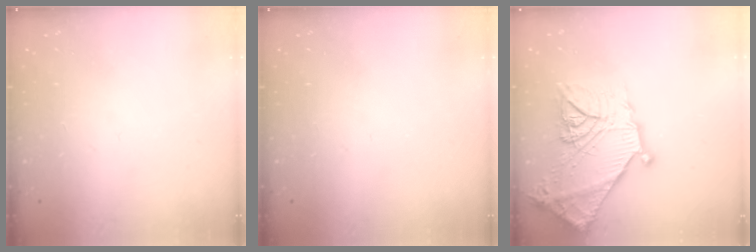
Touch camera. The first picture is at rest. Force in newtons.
{"total": 0.0}
{"total": 23.5, "press": 23.4, "slide": 1.6}